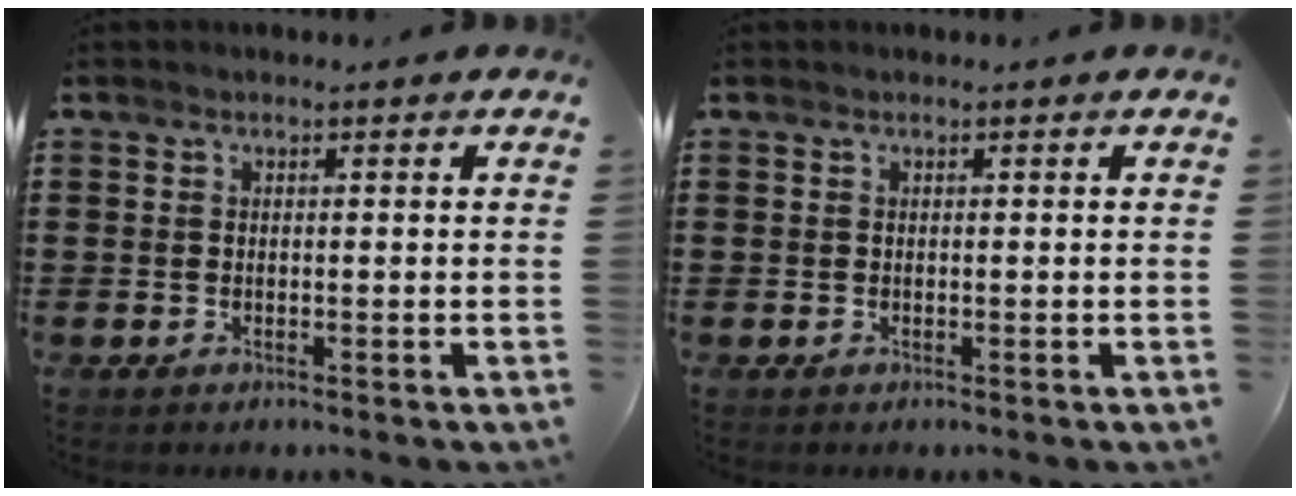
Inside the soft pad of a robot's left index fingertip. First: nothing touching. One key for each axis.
{"total": 0.0}